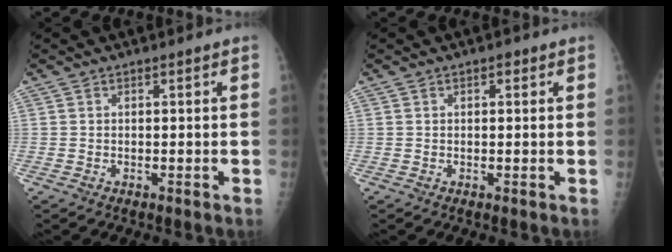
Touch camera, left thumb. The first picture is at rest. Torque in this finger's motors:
{"motor_torque": [-0.16, 0.06, -0.25, -0.25, 0.04]}